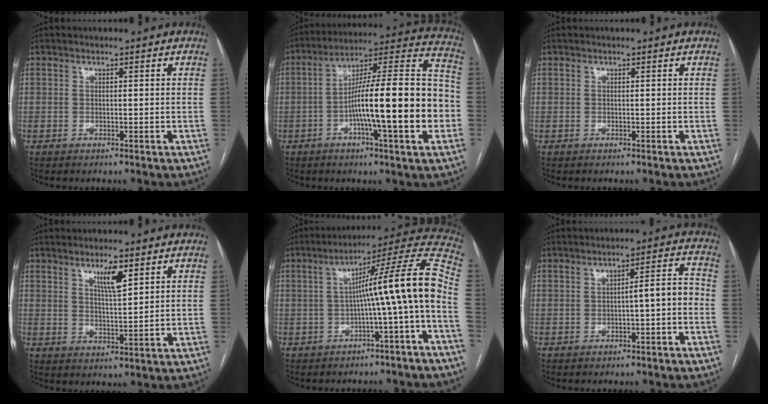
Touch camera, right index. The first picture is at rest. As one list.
[{"total": 21.4, "force": [-4.5, 1.8, 20.8], "torque": [-0.287, 0.023, -0.070]}, {"total": 0.0}, {"total": 4.5, "force": [2.6, 0.5, 3.6], "torque": [-0.064, -0.006, 0.048]}, {"total": 14.2, "force": [-2.5, -1.2, 14.0], "torque": [-0.186, 0.040, -0.043]}, {"total": 5.2, "force": [-1.4, 0.4, 5.0], "torque": [-0.064, 0.024, -0.018]}]